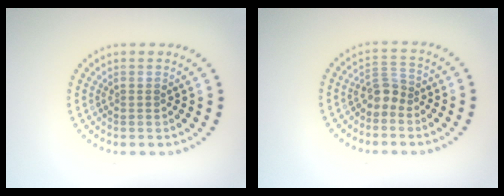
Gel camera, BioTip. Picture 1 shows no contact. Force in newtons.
{"total": 2.1, "press": 1.6, "slide": 1.3}